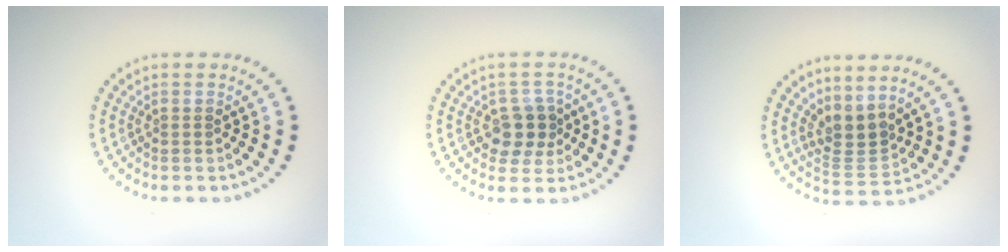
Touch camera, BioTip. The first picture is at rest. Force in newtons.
{"total": 3.0, "press": 2.8, "slide": 1.0}
{"total": 2.9, "press": 2.1, "slide": 2.0}